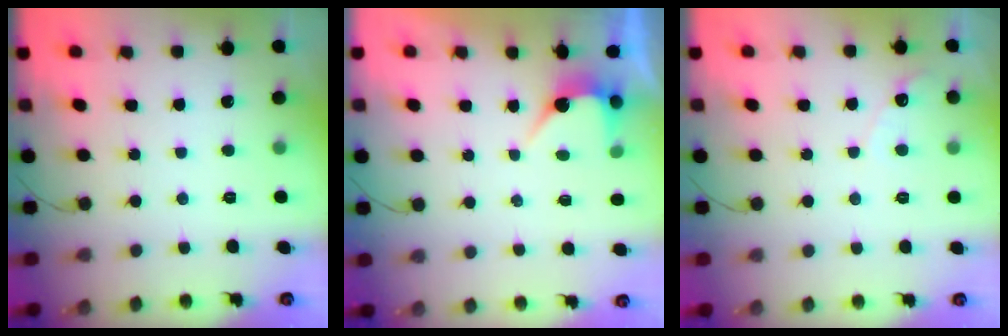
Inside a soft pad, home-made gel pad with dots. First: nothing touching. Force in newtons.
{"total": 4.2, "press": 4.2, "slide": 0.2}
{"total": 4.5, "press": 4.5, "slide": 0.3}